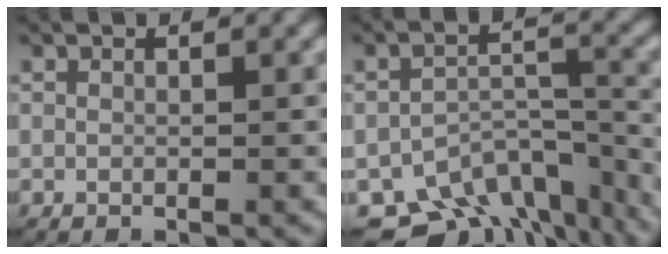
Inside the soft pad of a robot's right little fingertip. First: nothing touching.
{"total": 10.9, "force": [-7.5, 6.1, 4.9], "torque": [-0.071, -0.021, -0.118]}